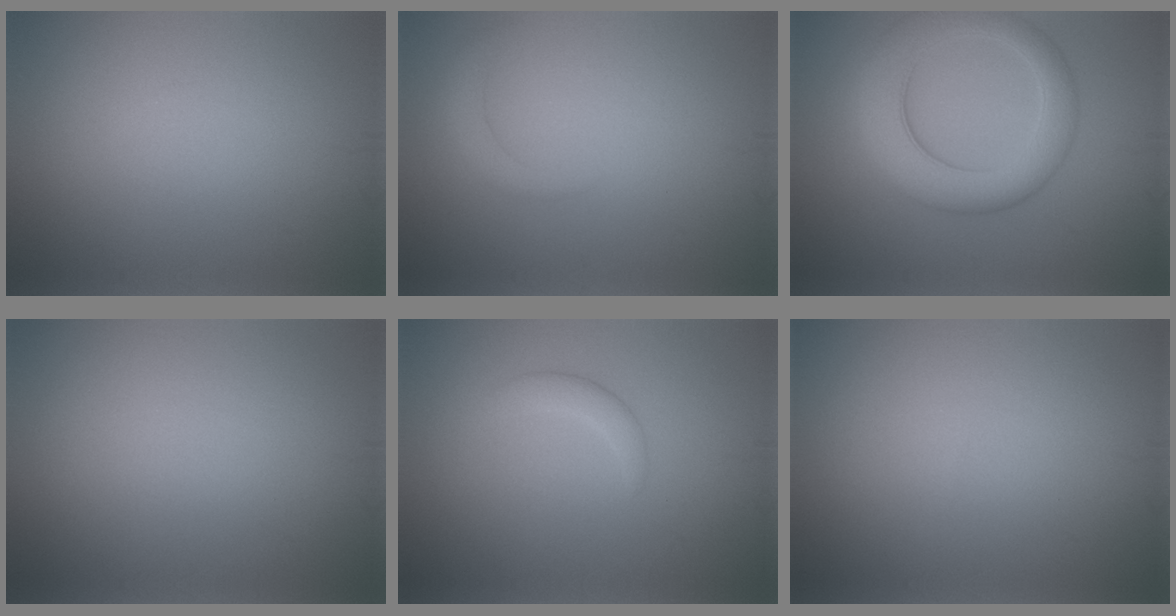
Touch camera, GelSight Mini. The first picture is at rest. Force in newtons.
{"total": 1.6, "press": 1.6, "slide": 0.2}
{"total": 7.1, "press": 7.1, "slide": 0.2}
{"total": 0.0}
{"total": 1.7, "press": 1.7, "slide": 0.1}
{"total": 0.0}